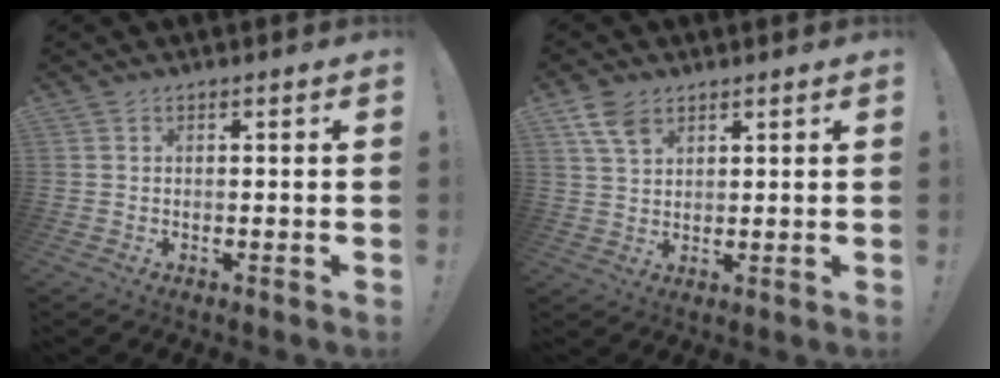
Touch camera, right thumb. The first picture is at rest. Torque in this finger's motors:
{"motor_torque": [-0.09, -0.03, 0.09, 0.66, 0.14]}